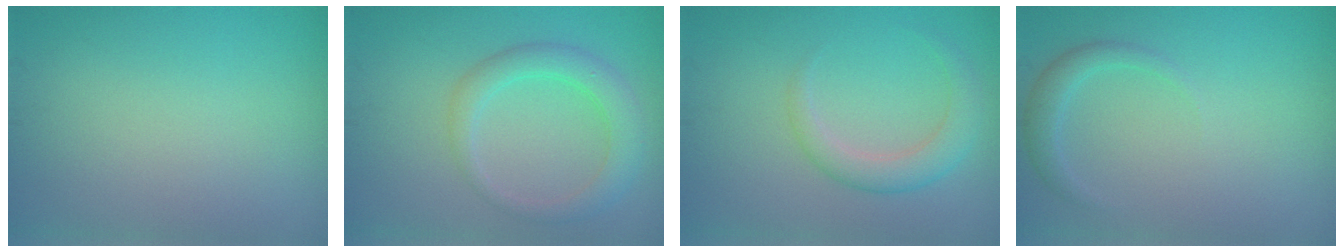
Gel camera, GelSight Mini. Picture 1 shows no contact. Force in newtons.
{"total": 3.3, "press": 3.3, "slide": 0.1}
{"total": 2.8, "press": 2.8, "slide": 0.2}
{"total": 1.7, "press": 1.7, "slide": 0.1}